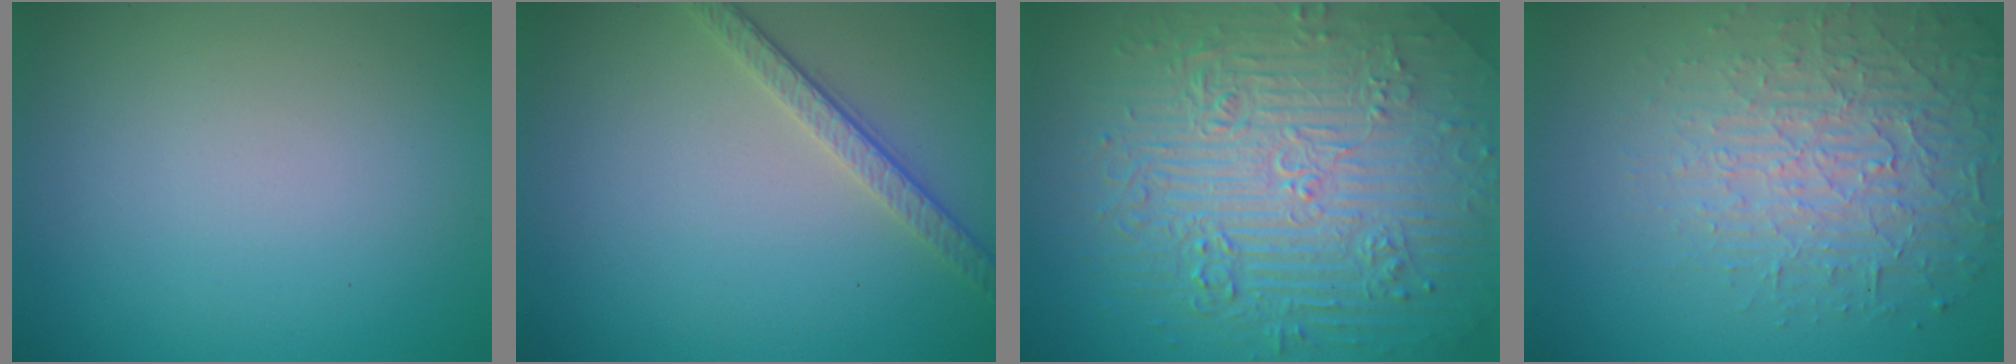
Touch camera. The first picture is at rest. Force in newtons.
{"total": 2.6, "press": 2.0, "slide": 1.7}
{"total": 11.1, "press": 7.4, "slide": 8.3}
{"total": 4.6, "press": 4.0, "slide": 2.3}